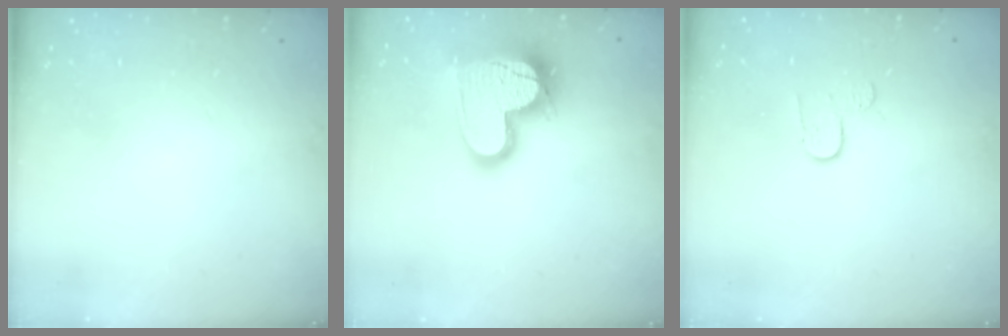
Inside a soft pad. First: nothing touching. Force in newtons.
{"total": 18.7, "press": 18.6, "slide": 1.4}
{"total": 4.4, "press": 4.4, "slide": 0.4}